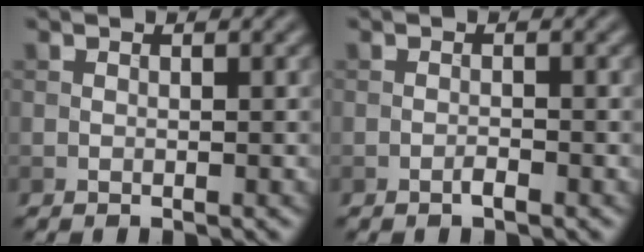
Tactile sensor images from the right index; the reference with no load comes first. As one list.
[{"total": 0.8, "force": [-0.6, 0.1, 0.6], "torque": [-0.010, 0.003, -0.012]}]